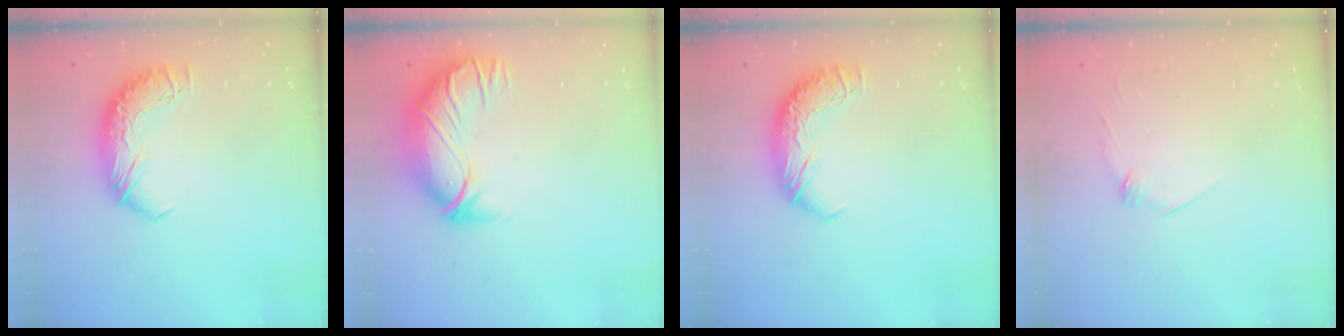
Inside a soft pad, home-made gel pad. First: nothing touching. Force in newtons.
{"total": 3.0, "press": 0.2, "slide": 2.9}
{"total": 0.0}
{"total": 8.5, "press": 8.5, "slide": 0.4}